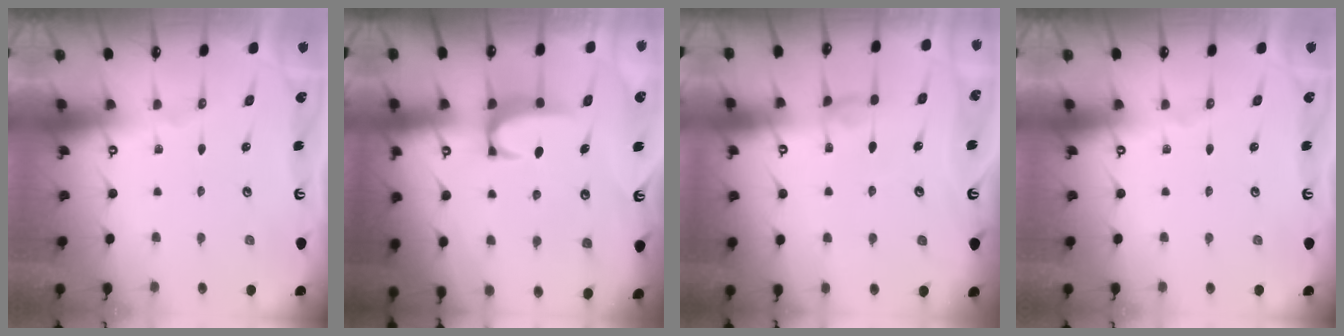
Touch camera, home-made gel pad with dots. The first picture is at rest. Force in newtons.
{"total": 2.4, "press": 2.4, "slide": 0.6}
{"total": 1.1, "press": 1.0, "slide": 0.5}
{"total": 0.0}